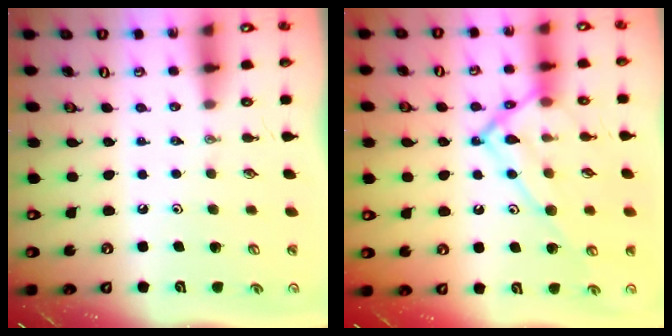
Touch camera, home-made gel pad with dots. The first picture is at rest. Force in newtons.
{"total": 16.5, "press": 16.5, "slide": 1.3}